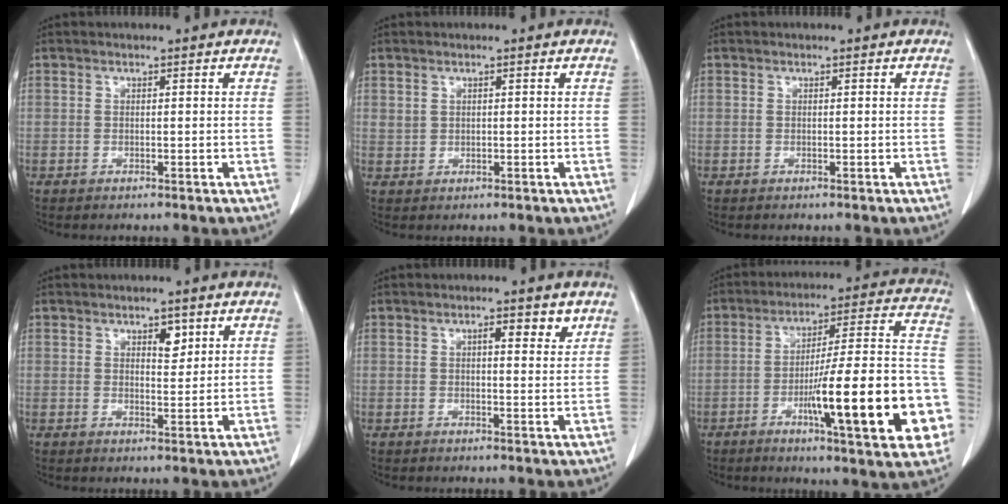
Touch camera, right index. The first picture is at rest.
{"total": 1.0, "force": [0.7, 0.7, 0.3], "torque": [0.003, 0.000, 0.013]}
{"total": 0.0}
{"total": 2.7, "force": [1.5, 1.3, 1.9], "torque": [-0.027, -0.004, 0.025]}
{"total": 3.0, "force": [1.7, 1.0, 2.3], "torque": [-0.033, -0.001, 0.021]}
{"total": 22.0, "force": [-7.0, 2.7, 20.7], "torque": [-0.242, 0.015, -0.096]}